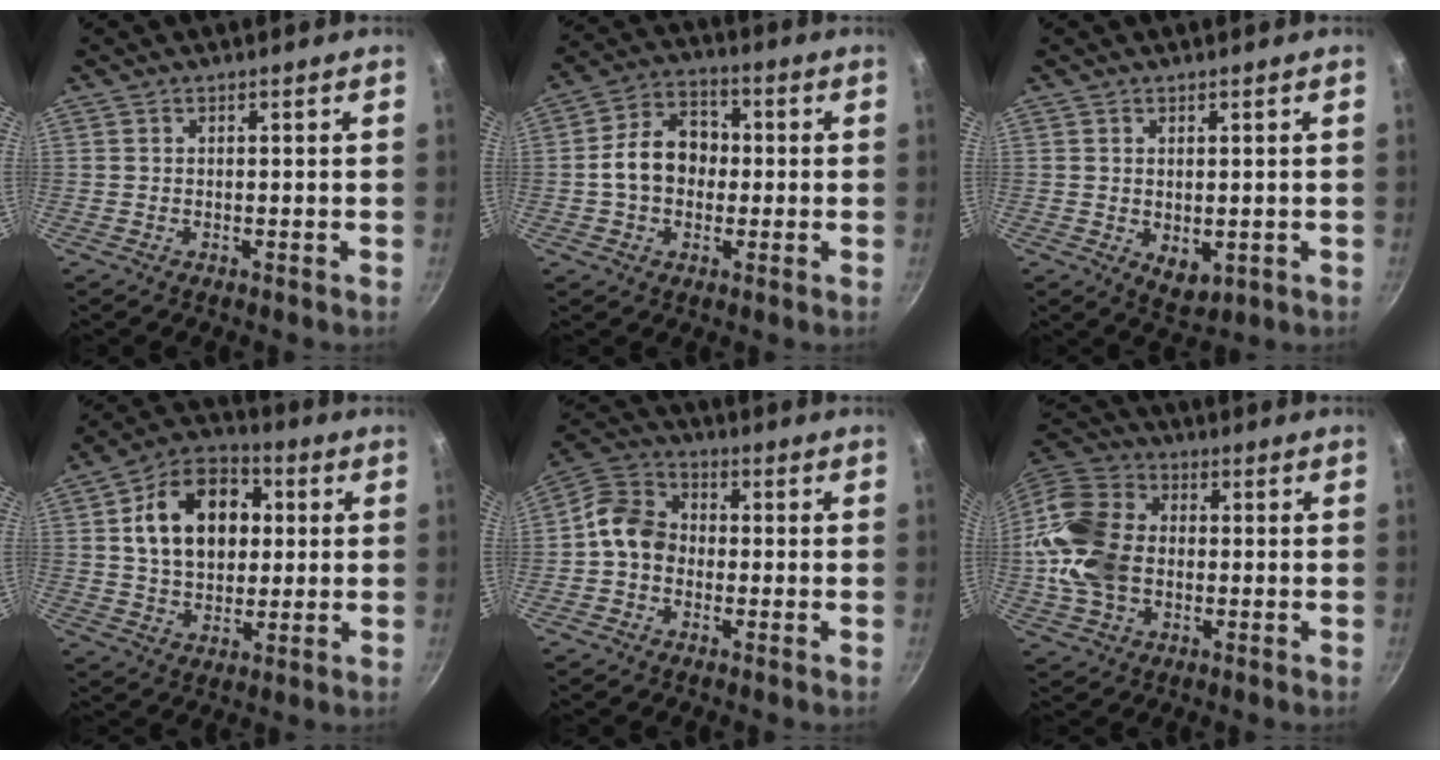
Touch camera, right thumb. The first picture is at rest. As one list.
[{"total": 9.7, "force": [-0.8, 7.4, 6.1], "torque": [-0.067, 0.029, -0.027]}, {"total": 4.4, "force": [-0.2, 2.8, 3.4], "torque": [-0.042, -0.013, 0.004]}, {"total": 16.8, "force": [3.1, 11.9, 11.4], "torque": [-0.150, 0.017, 0.041]}, {"total": 8.3, "force": [-1.4, 6.7, 4.6], "torque": [-0.061, 0.029, -0.050]}, {"total": 16.3, "force": [-1.1, 12.0, 10.9], "torque": [-0.203, 0.025, -0.033]}]